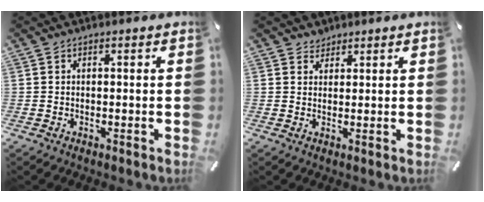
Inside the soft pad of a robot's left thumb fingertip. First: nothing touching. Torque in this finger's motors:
{"motor_torque": [0.09, 0.01, 0.01, -0.10, 0.00]}